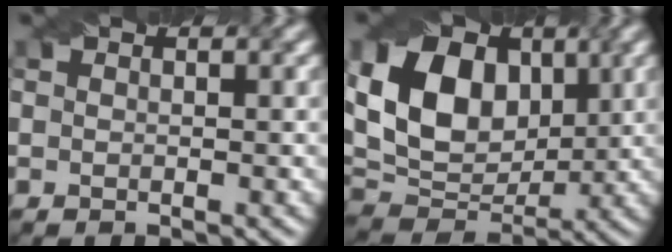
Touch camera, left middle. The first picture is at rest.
{"total": 11.5, "force": [2.8, 7.9, 7.9], "torque": [-0.160, 0.016, 0.040]}